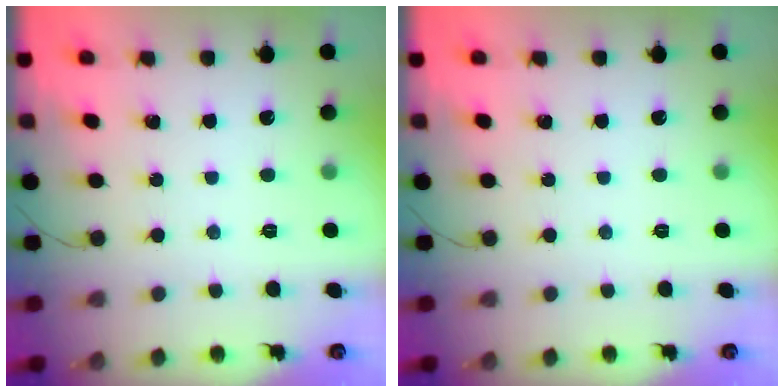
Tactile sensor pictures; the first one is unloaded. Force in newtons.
{"total": 0.0}